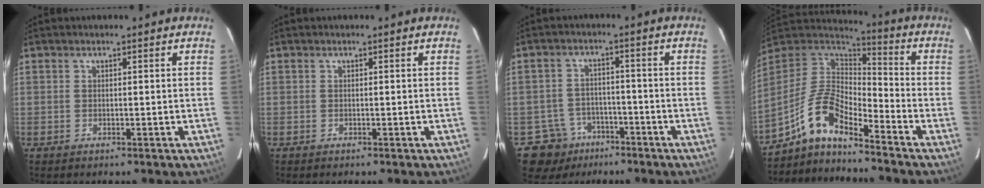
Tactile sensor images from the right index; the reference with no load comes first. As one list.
[{"total": 0.0}, {"total": 6.9, "force": [-4.0, 5.6, -0.1], "torque": [0.005, 0.013, -0.056]}, {"total": 10.7, "force": [-7.7, 2.9, 6.9], "torque": [-0.154, 0.030, -0.144]}]